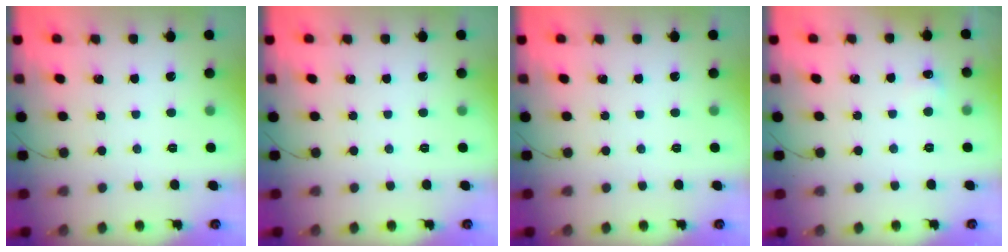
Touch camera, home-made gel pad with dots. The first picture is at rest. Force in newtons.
{"total": 0.0}
{"total": 0.0}
{"total": 4.0, "press": 3.9, "slide": 1.2}